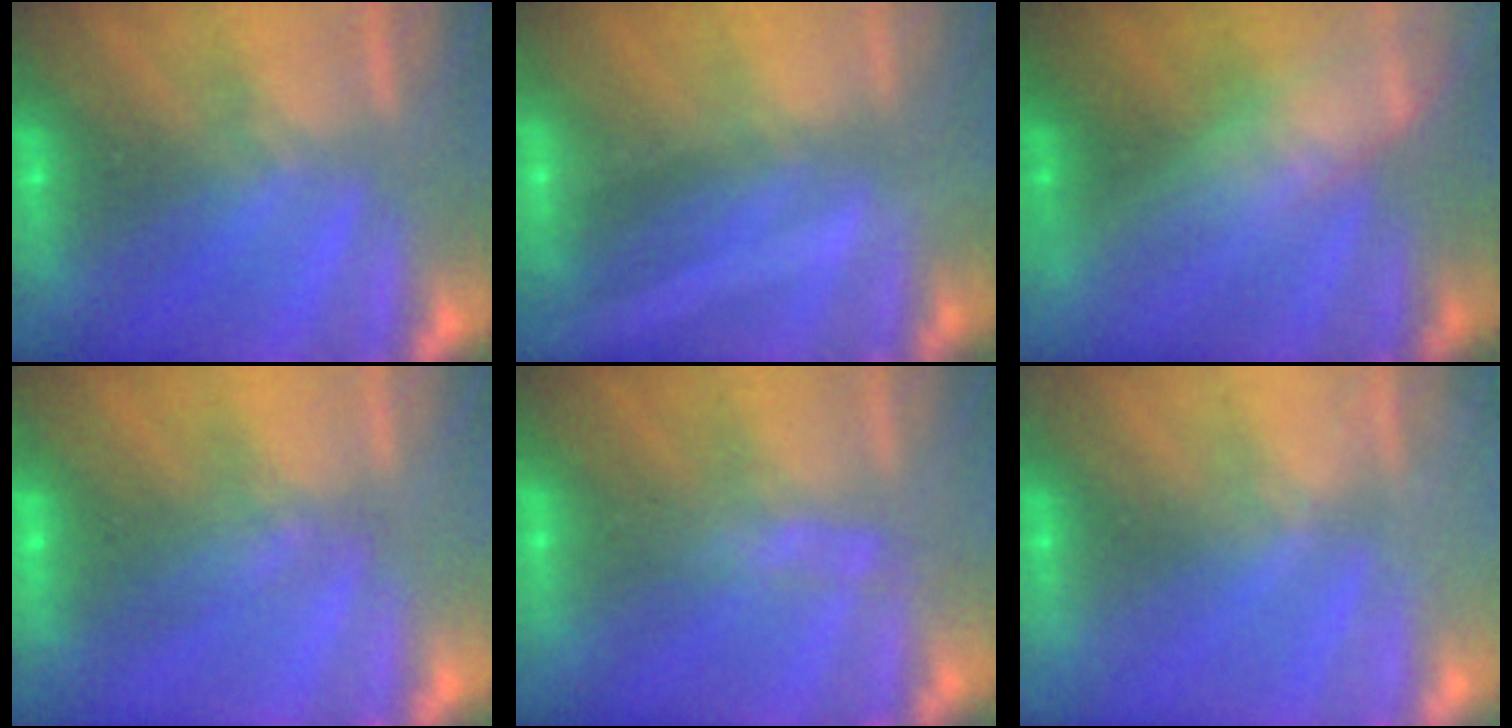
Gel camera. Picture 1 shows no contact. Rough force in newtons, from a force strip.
{"total": 2.0}
{"total": 2.9}
{"total": 1.7}
{"total": 2.6}
{"total": 2.3}